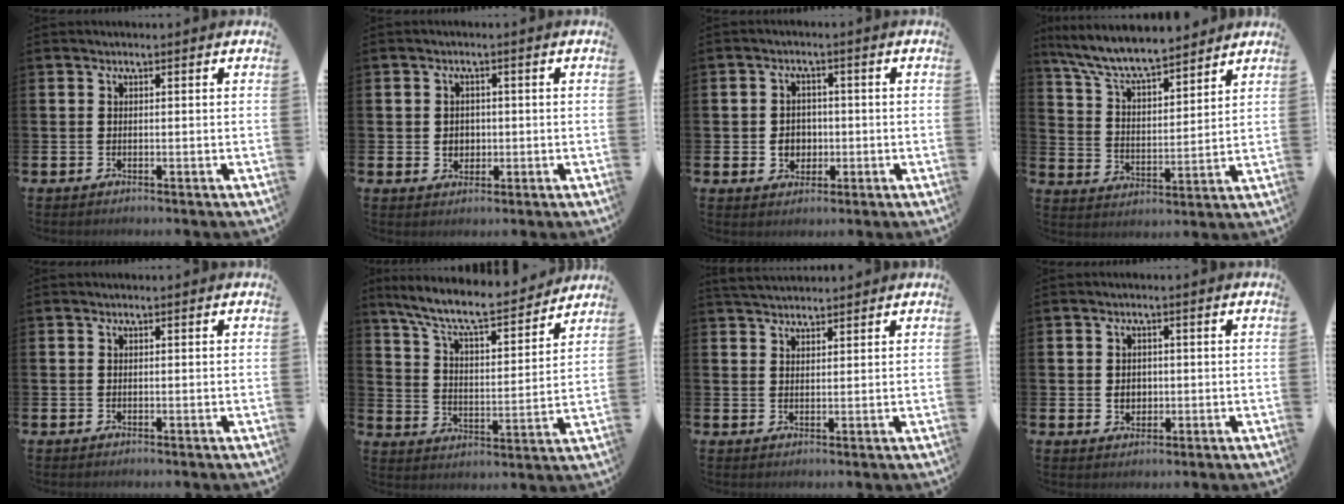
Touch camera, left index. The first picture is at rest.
{"total": 2.2, "force": [0.2, 2.1, 0.8], "torque": [-0.011, 0.007, -0.003]}
{"total": 3.4, "force": [-0.5, 3.1, 1.4], "torque": [-0.019, 0.001, -0.017]}
{"total": 8.1, "force": [7.5, 1.3, 2.5], "torque": [-0.085, -0.046, 0.134]}
{"total": 0.0}
{"total": 9.5, "force": [8.5, 1.6, 3.9], "torque": [-0.109, -0.058, 0.144]}
{"total": 3.2, "force": [3.1, 0.6, 0.3], "torque": [-0.013, -0.009, 0.058]}
{"total": 2.2, "force": [0.1, 1.9, 1.0], "torque": [-0.006, 0.003, -0.006]}